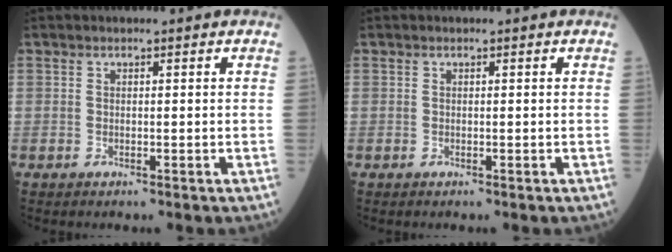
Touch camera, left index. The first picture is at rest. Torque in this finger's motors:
{"motor_torque": [0.00, 0.00, 0.00, 0.00]}